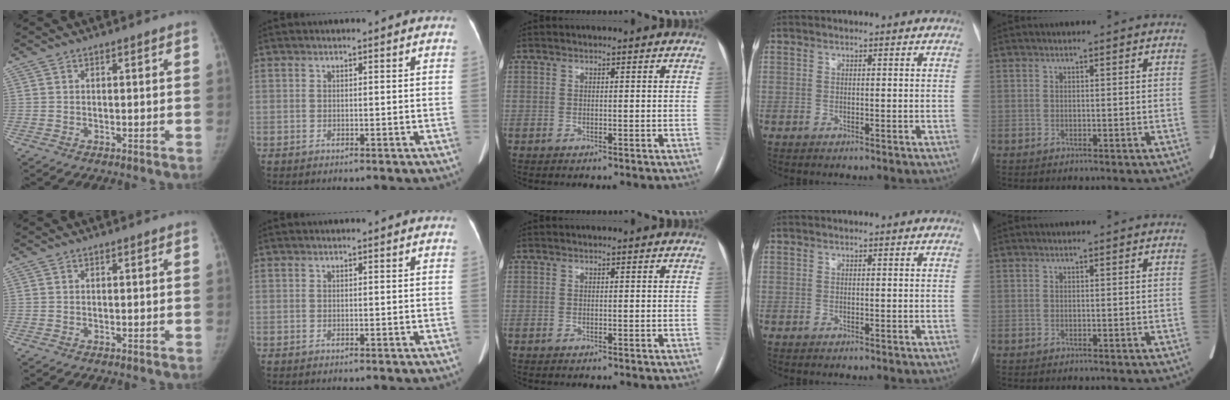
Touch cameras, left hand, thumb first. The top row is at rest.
{}